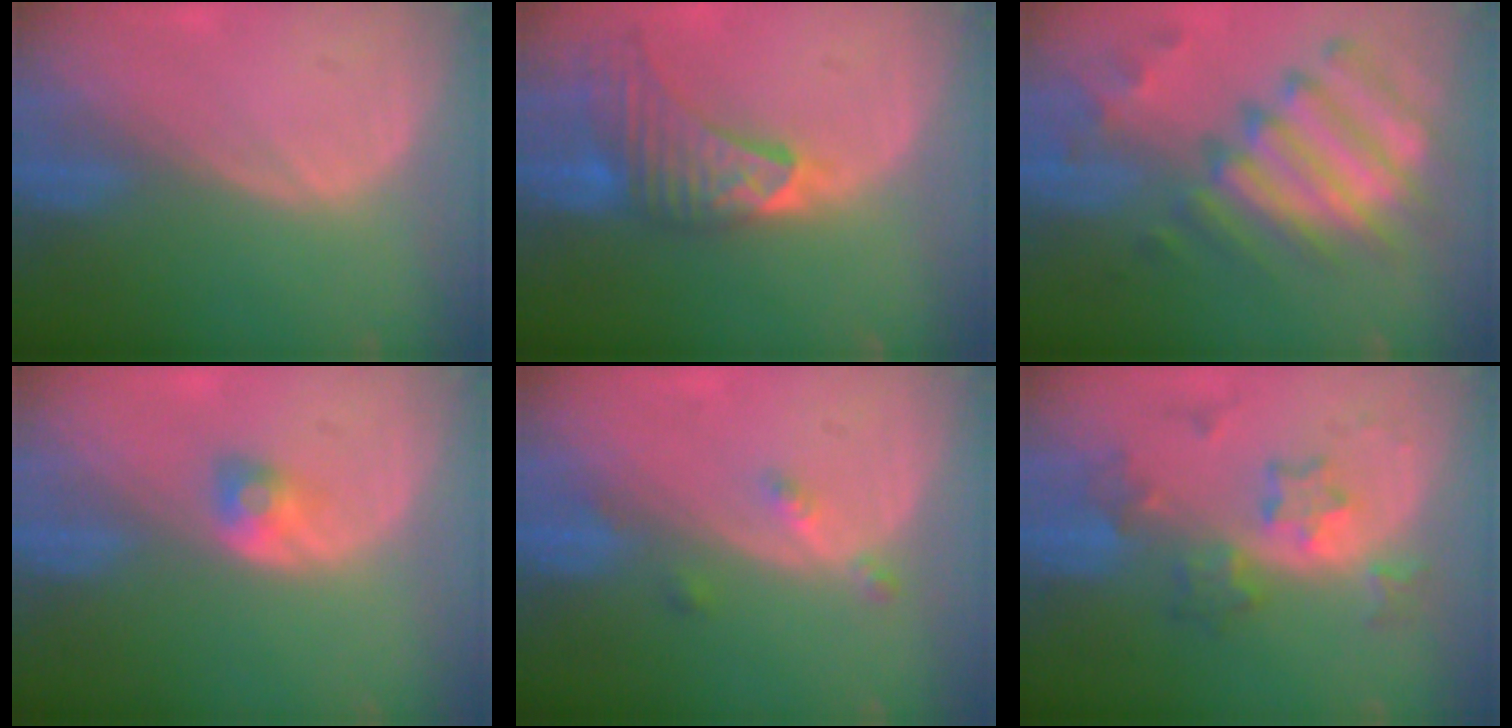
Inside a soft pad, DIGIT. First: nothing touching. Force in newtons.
{"total": 8.9, "press": 8.3, "slide": 3.4}
{"total": 12.2, "press": 10.5, "slide": 6.3}
{"total": 2.6, "press": 2.3, "slide": 1.1}
{"total": 2.7, "press": 2.3, "slide": 1.5}
{"total": 6.5, "press": 6.5, "slide": 0.2}